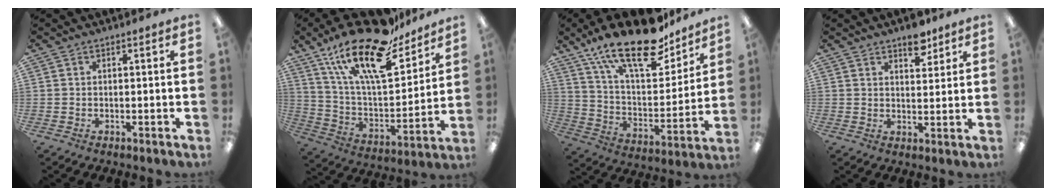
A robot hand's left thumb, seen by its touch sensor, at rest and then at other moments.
{"total": 23.7, "force": [17.1, 8.4, 14.0], "torque": [-0.241, -0.110, 0.290]}
{"total": 23.7, "force": [17.4, 8.4, 13.7], "torque": [-0.225, -0.105, 0.298]}
{"total": 6.1, "force": [4.7, 2.9, 2.7], "torque": [-0.016, -0.030, 0.077]}